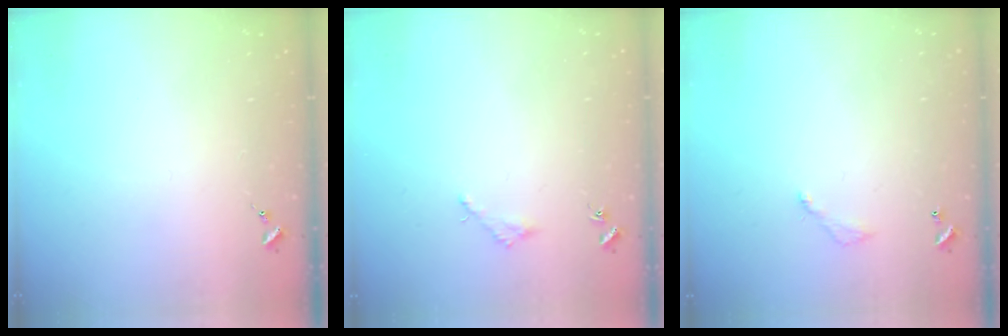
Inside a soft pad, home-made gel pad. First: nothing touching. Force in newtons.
{"total": 1.6, "press": 1.6, "slide": 0.2}
{"total": 3.8, "press": 3.8, "slide": 0.2}